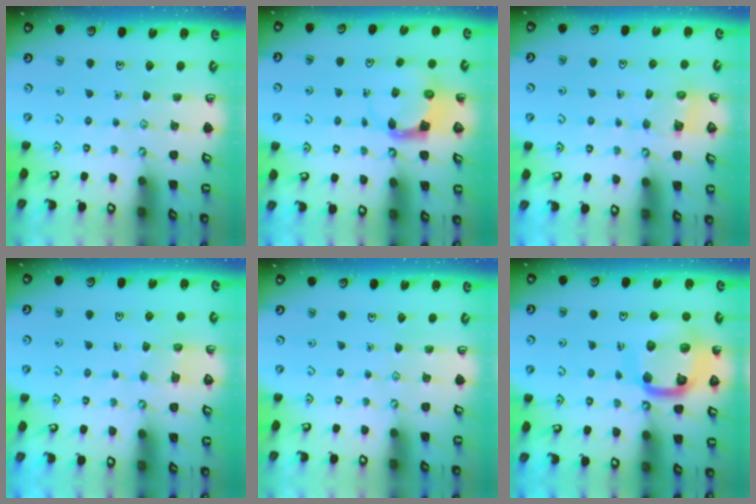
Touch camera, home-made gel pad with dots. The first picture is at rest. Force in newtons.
{"total": 3.6, "press": 3.5, "slide": 0.6}
{"total": 2.5, "press": 2.5, "slide": 0.1}
{"total": 4.0, "press": 4.0, "slide": 0.4}
{"total": 0.0}
{"total": 16.3, "press": 16.2, "slide": 1.7}